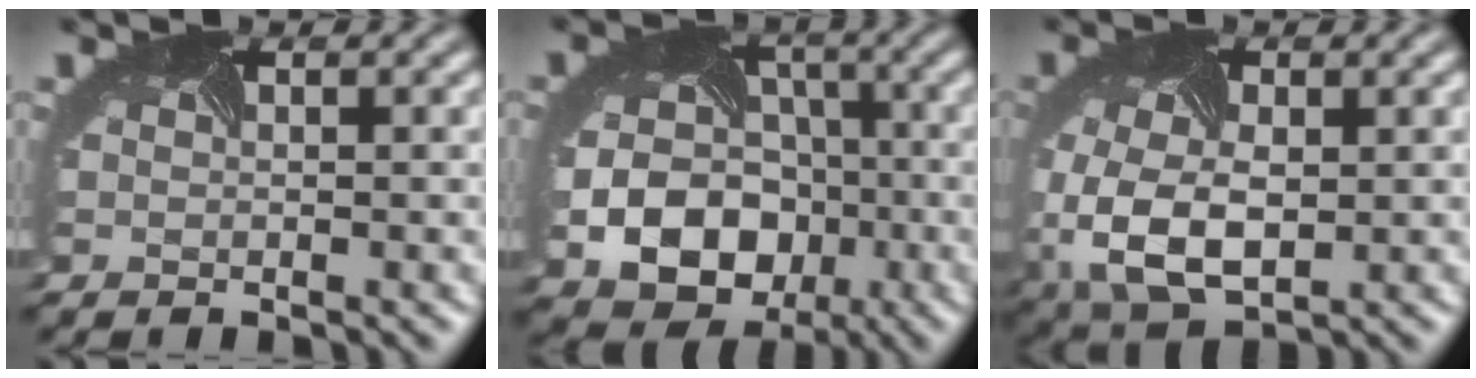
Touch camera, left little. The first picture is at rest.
{"total": 11.3, "force": [-3.7, 9.4, 5.1], "torque": [-0.079, -0.042, -0.064]}
{"total": 7.6, "force": [-1.9, 4.8, 5.6], "torque": [-0.158, -0.034, -0.022]}